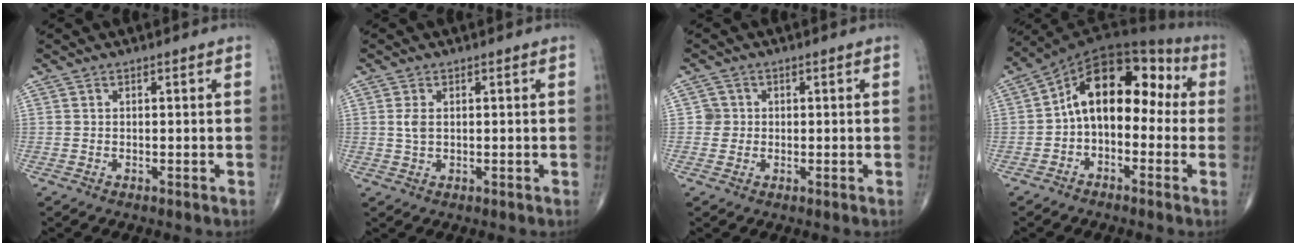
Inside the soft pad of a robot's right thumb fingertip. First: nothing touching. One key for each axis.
{"total": 2.3, "fx": 0.4, "fy": 1.3, "fz": 1.8, "tx": -0.041, "ty": 0.000, "tz": 0.010}
{"total": 2.2, "fx": 0.1, "fy": 2.2, "fz": 0.0, "tx": 0.016, "ty": 0.006, "tz": -0.002}
{"total": 14.1, "fx": -0.2, "fy": 9.0, "fz": 10.8, "tx": -0.133, "ty": 0.058, "tz": -0.021}